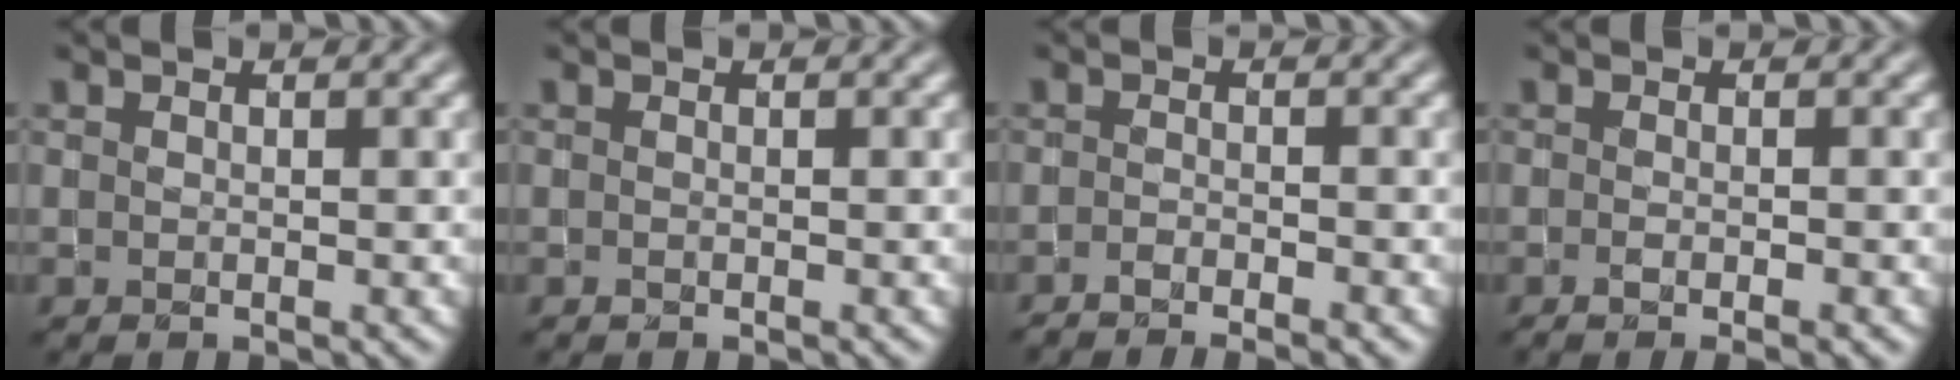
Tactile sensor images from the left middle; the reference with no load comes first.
{"total": 0.0}
{"total": 3.0, "force": [-2.4, 0.5, 1.8], "torque": [-0.033, 0.002, -0.043]}
{"total": 2.4, "force": [-1.0, 0.8, 2.0], "torque": [-0.025, -0.004, -0.013]}